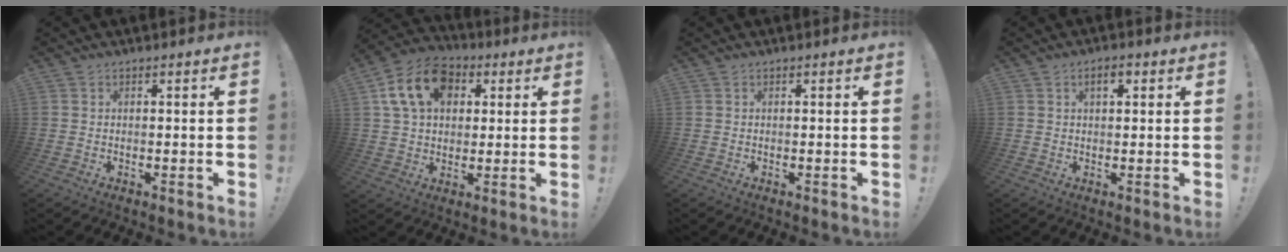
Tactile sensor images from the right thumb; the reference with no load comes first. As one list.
[{"total": 15.6, "force": [5.3, 11.2, 9.5], "torque": [-0.161, -0.004, 0.104]}, {"total": 0.0}, {"total": 3.2, "force": [1.4, 1.4, 2.6], "torque": [-0.032, -0.002, 0.018]}]